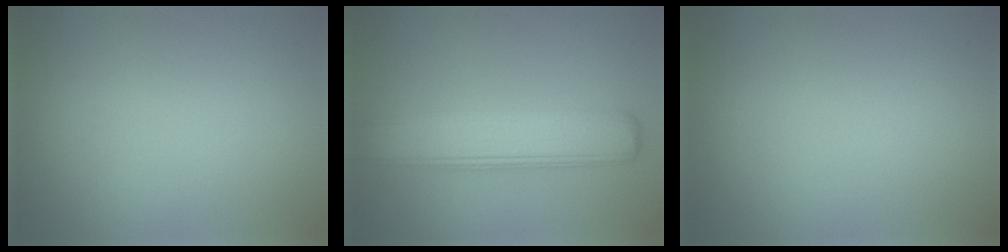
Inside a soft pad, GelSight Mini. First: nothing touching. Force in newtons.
{"total": 5.9, "press": 5.9, "slide": 0.4}
{"total": 0.0}